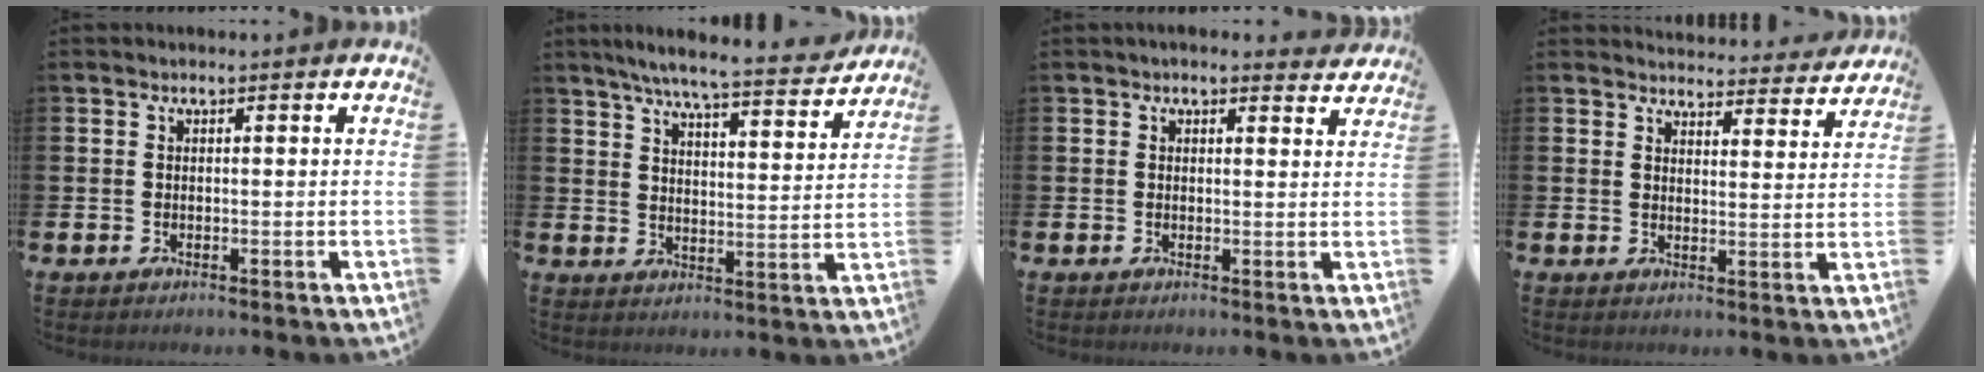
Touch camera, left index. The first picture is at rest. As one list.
[{"total": 7.1, "force": [6.6, 0.1, 2.8], "torque": [-0.065, -0.043, 0.110]}, {"total": 1.9, "force": [1.8, 0.4, 0.2], "torque": [0.000, -0.007, 0.031]}, {"total": 4.4, "force": [4.3, 0.5, 0.1], "torque": [-0.005, -0.031, 0.076]}]